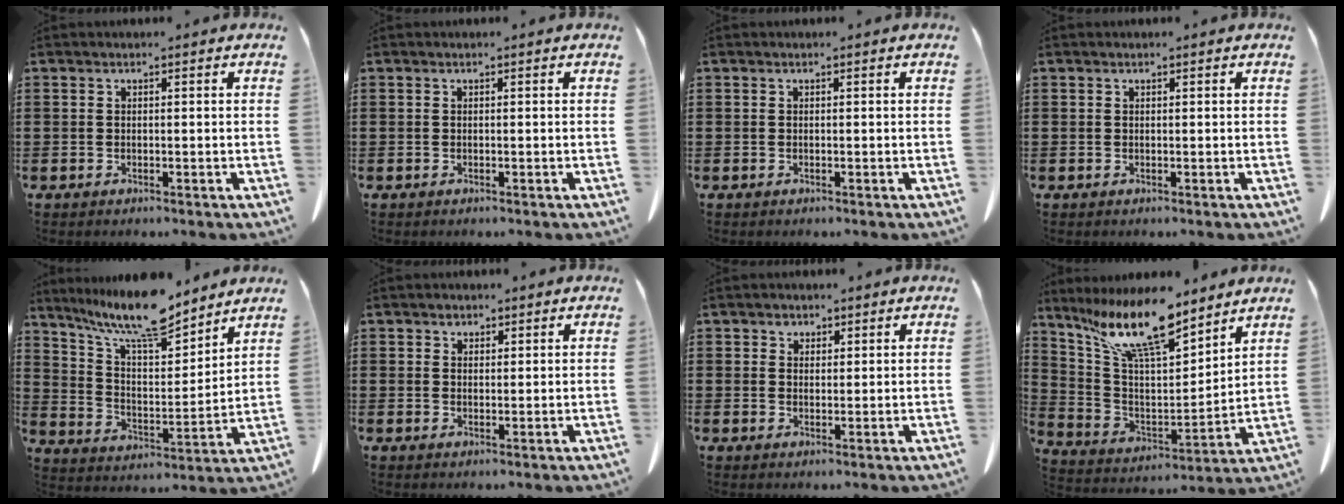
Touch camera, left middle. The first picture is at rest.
{"total": 0.0}
{"total": 0.0}
{"total": 0.0}
{"total": 11.7, "force": [9.7, 2.4, 6.1], "torque": [-0.144, -0.050, 0.171]}
{"total": 1.4, "force": [1.1, 0.8, 0.4], "torque": [-0.002, -0.002, 0.020]}
{"total": 1.7, "force": [1.3, 1.1, 0.4], "torque": [-0.003, -0.001, 0.024]}
{"total": 14.0, "force": [10.3, 3.8, 8.7], "torque": [-0.191, -0.045, 0.181]}